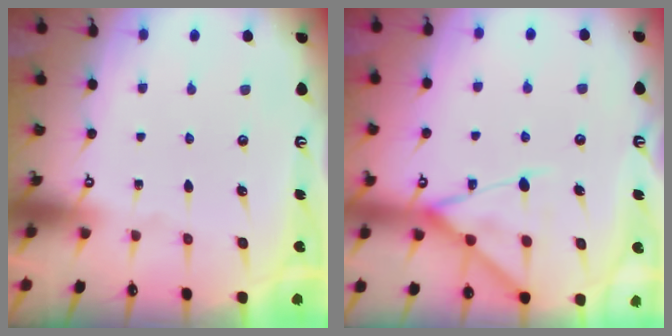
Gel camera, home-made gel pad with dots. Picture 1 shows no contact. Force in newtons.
{"total": 13.5, "press": 13.5, "slide": 1.1}